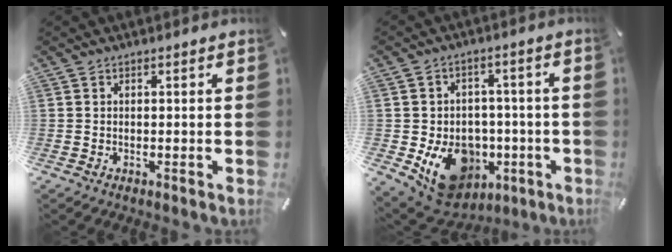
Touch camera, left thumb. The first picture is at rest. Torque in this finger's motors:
{"motor_torque": [0.68, 1.37, 0.67, 0.07, 0.20]}